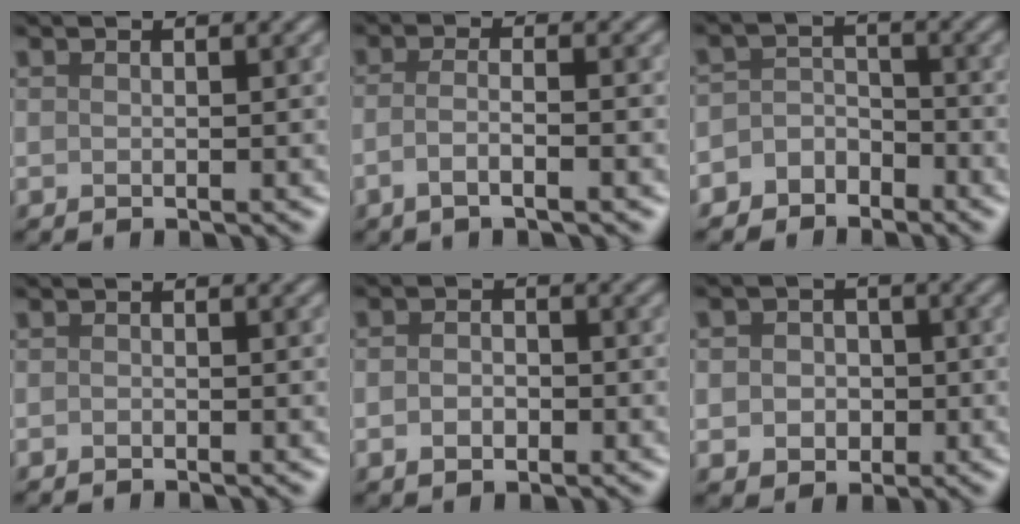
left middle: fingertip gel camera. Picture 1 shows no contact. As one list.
[{"total": 2.6, "force": [-1.2, 0.7, 2.1], "torque": [-0.036, -0.001, -0.033]}, {"total": 3.4, "force": [-2.4, 2.4, 0.3], "torque": [0.034, 0.011, -0.057]}, {"total": 0.0}, {"total": 2.1, "force": [-0.5, 1.5, 1.4], "torque": [-0.028, -0.001, -0.014]}, {"total": 4.0, "force": [-0.1, 3.5, 1.9], "torque": [-0.016, 0.007, -0.020]}]